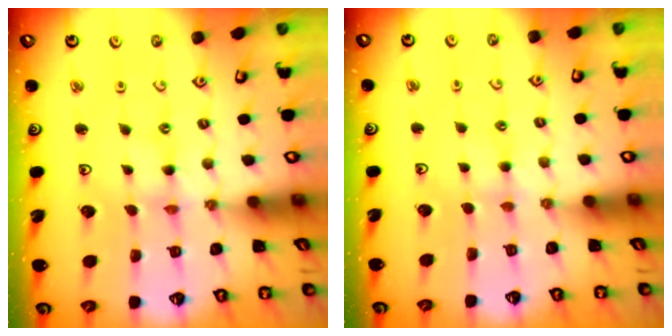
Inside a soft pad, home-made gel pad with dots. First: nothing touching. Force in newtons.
{"total": 3.0, "press": 3.0, "slide": 0.4}